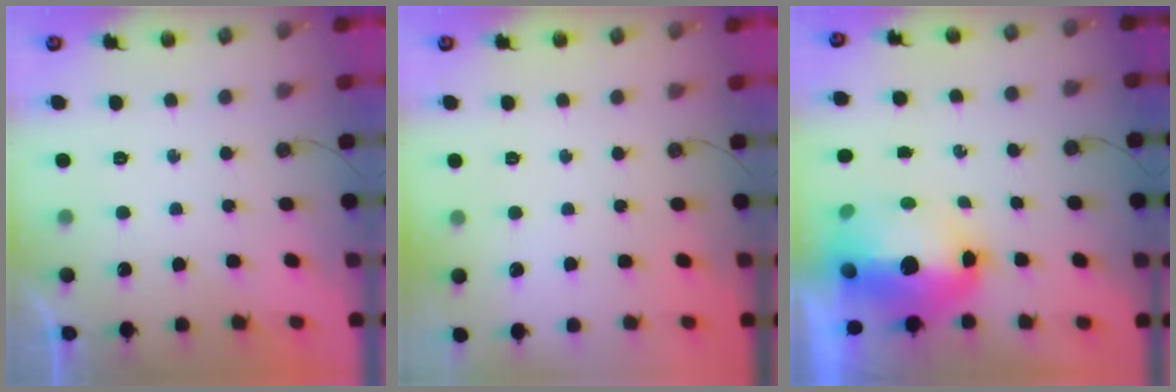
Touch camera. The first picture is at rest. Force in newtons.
{"total": 0.0}
{"total": 13.3, "press": 13.1, "slide": 2.3}